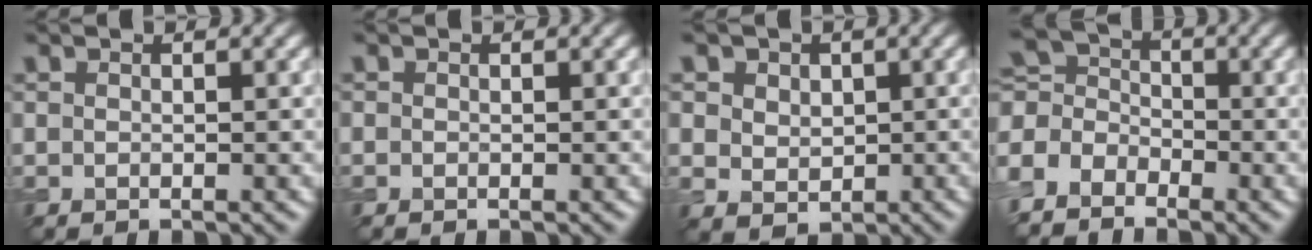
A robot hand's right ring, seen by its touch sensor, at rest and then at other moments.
{"total": 0.0}
{"total": 4.4, "force": [1.6, 3.5, 2.1], "torque": [-0.050, 0.012, 0.018]}
{"total": 4.9, "force": [-3.0, 3.2, 2.2], "torque": [-0.052, 0.005, -0.065]}